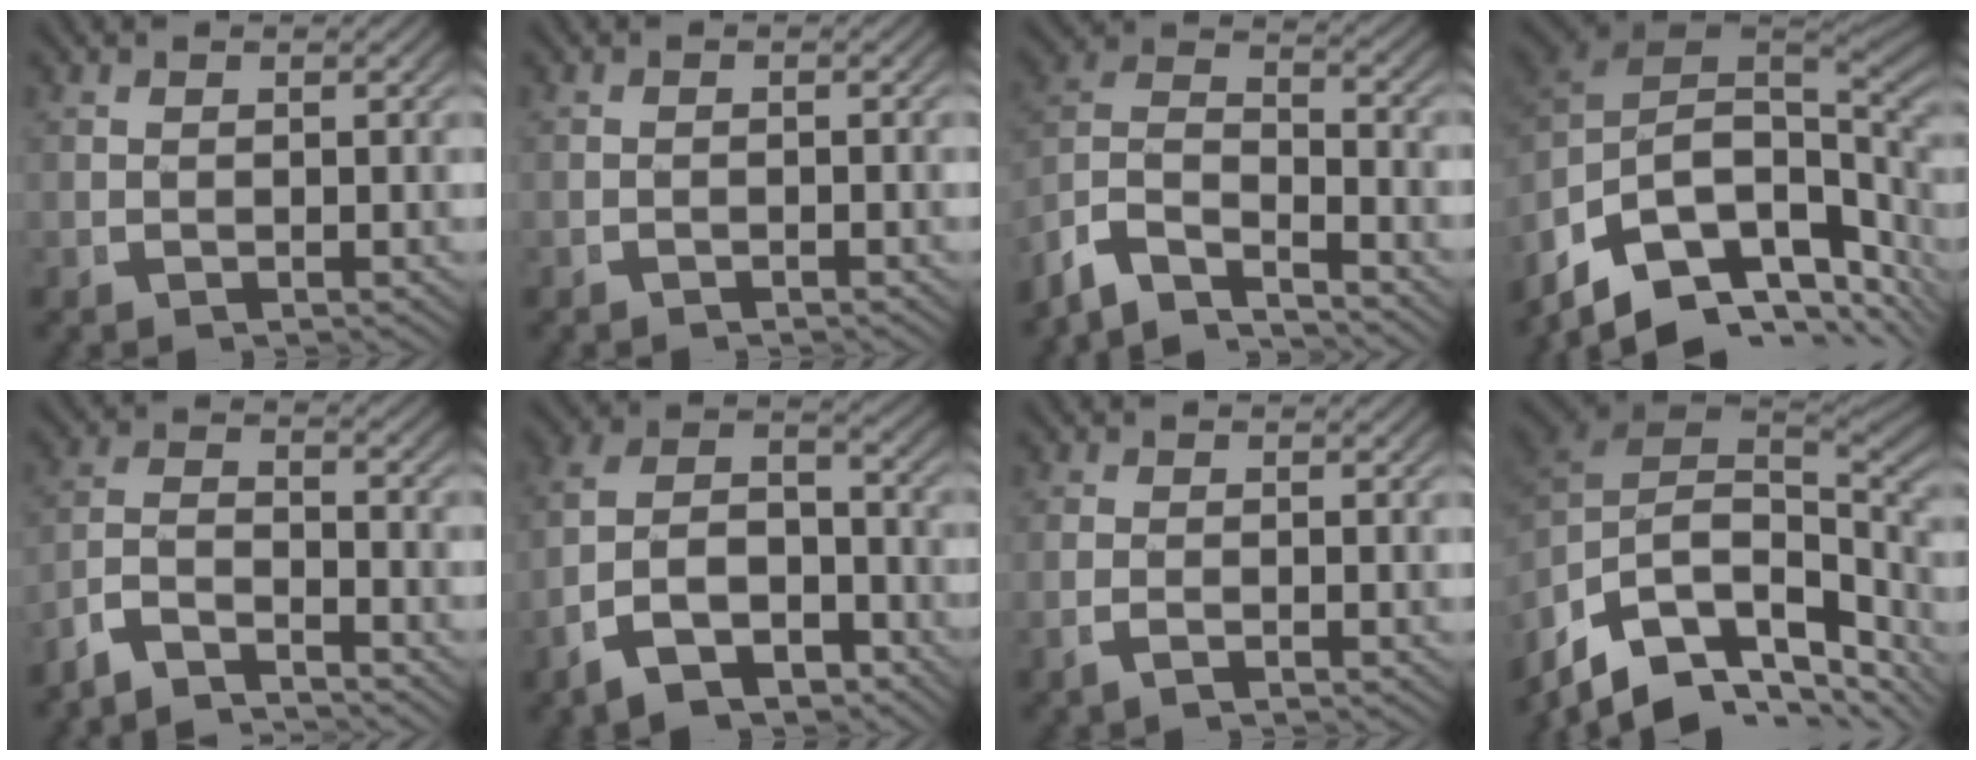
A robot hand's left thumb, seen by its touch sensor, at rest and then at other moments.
{"total": 0.6, "force": [-0.6, 0.1, 0.1], "torque": [-0.001, -0.001, -0.012]}
{"total": 10.9, "force": [-2.5, 8.2, 6.6], "torque": [-0.153, -0.036, -0.050]}
{"total": 17.2, "force": [-2.1, 11.2, 12.9], "torque": [-0.220, -0.036, -0.021]}
{"total": 5.6, "force": [-3.4, 3.2, 3.0], "torque": [-0.060, -0.020, -0.061]}
{"total": 10.3, "force": [-2.8, 7.6, 6.3], "torque": [-0.131, -0.036, -0.043]}
{"total": 0.8, "force": [-0.4, 0.2, 0.6], "torque": [-0.019, -0.004, -0.006]}
{"total": 15.4, "force": [-2.6, 10.0, 11.4], "torque": [-0.207, -0.039, -0.015]}